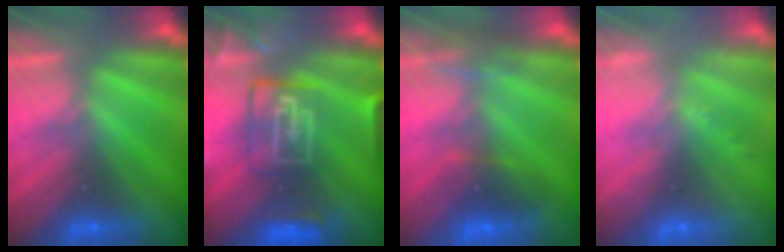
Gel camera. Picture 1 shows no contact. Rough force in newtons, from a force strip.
{"total": 9.2}
{"total": 3.2}
{"total": 2.4}